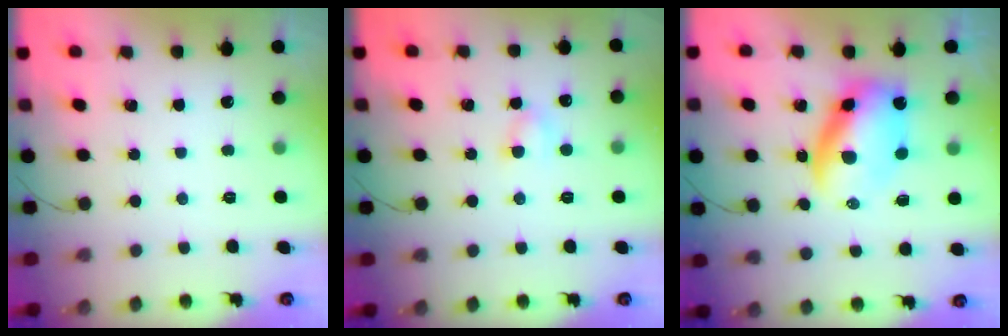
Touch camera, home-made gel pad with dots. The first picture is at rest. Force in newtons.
{"total": 3.6, "press": 3.5, "slide": 1.1}
{"total": 9.5, "press": 9.2, "slide": 2.4}